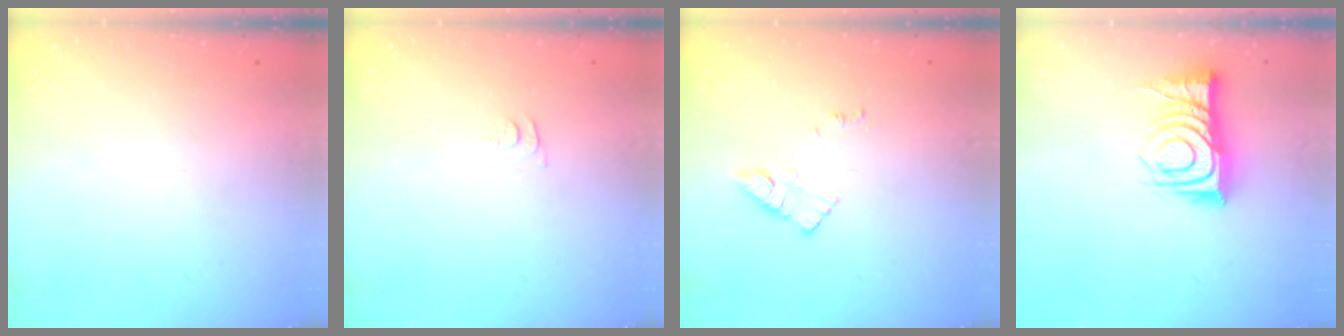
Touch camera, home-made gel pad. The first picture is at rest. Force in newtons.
{"total": 4.4, "press": 4.4, "slide": 0.4}
{"total": 8.3, "press": 8.3, "slide": 0.6}
{"total": 11.9, "press": 11.9, "slide": 0.6}